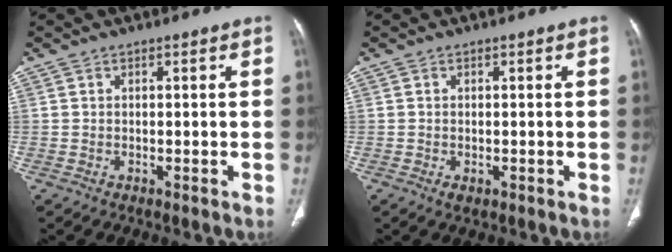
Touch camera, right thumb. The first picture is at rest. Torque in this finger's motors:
{"motor_torque": [-0.30, -0.07, -0.57, 0.02, 0.01]}